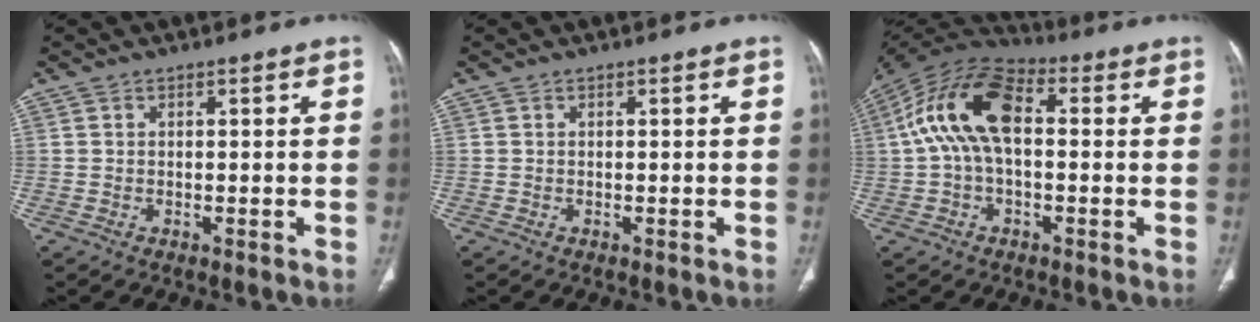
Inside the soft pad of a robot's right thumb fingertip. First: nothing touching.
{"total": 0.0}
{"total": 14.9, "force": [1.4, 8.3, 12.3], "torque": [-0.236, 0.041, 0.016]}